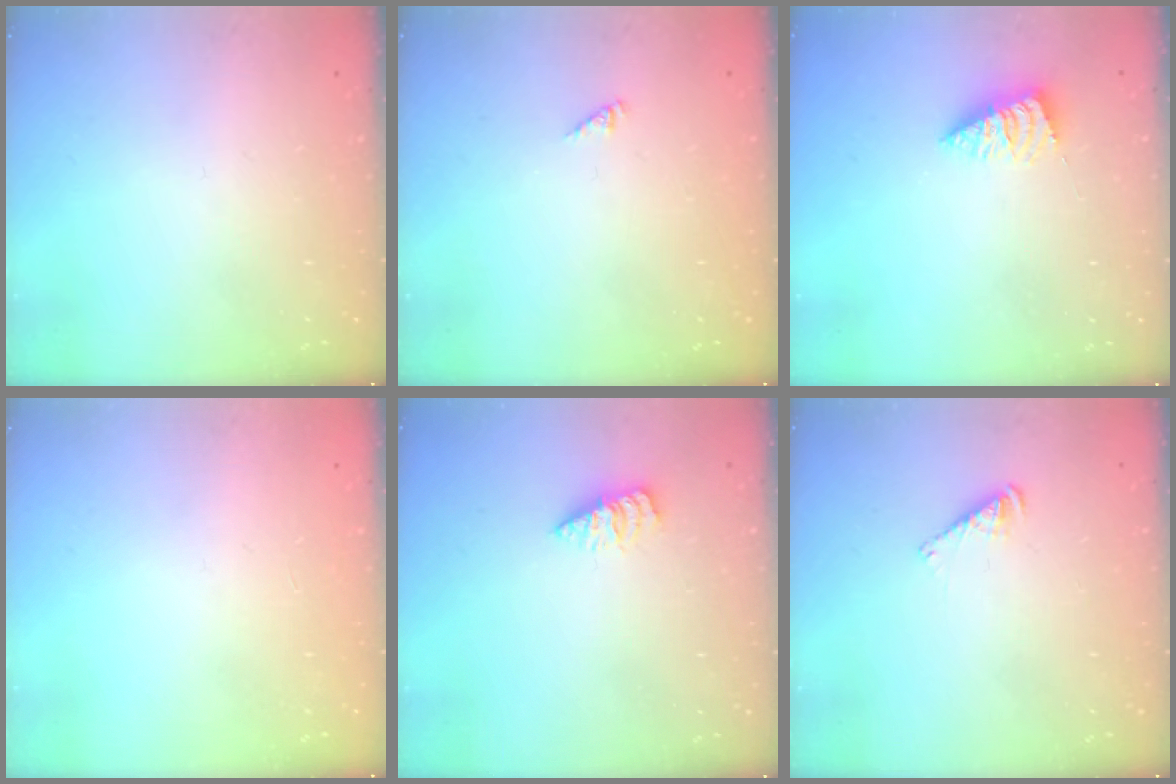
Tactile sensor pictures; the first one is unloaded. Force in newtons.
{"total": 0.0}
{"total": 1.9, "press": 1.9, "slide": 0.2}
{"total": 0.0}
{"total": 2.0, "press": 2.0, "slide": 0.4}
{"total": 3.8, "press": 3.8, "slide": 0.6}